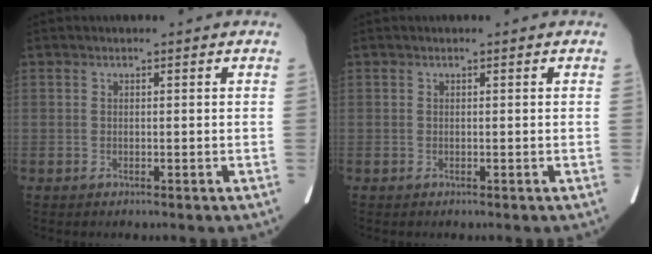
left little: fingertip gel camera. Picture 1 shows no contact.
{"total": 0.0}